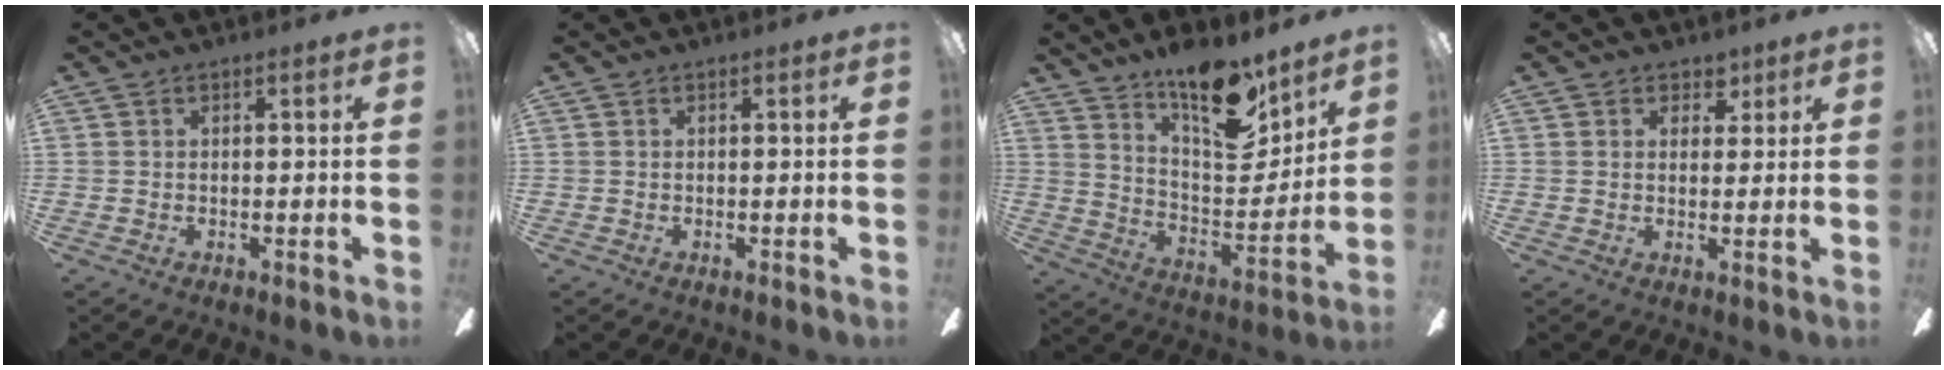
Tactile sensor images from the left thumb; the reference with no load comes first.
{"total": 0.0}
{"total": 18.3, "force": [13.7, 6.8, 10.1], "torque": [-0.145, -0.100, 0.232]}
{"total": 3.8, "force": [2.6, 2.7, 0.8], "torque": [0.000, -0.009, 0.043]}